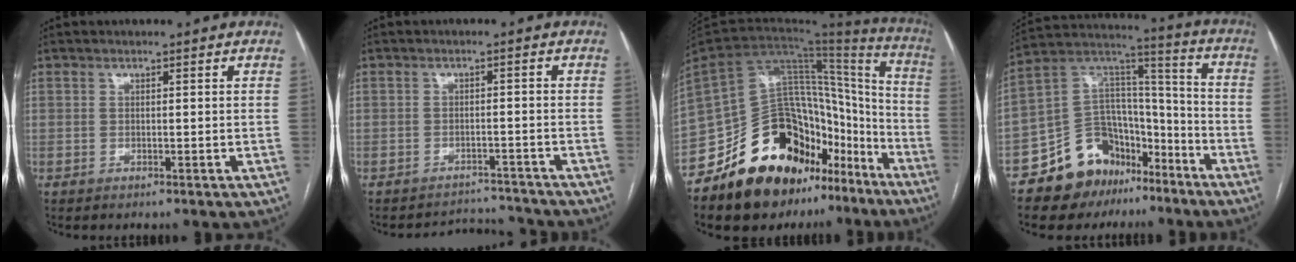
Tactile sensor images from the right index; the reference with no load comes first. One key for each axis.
{"total": 4.9, "fx": -4.7, "fy": 0.5, "fz": -1.6, "tx": 0.025, "ty": 0.018, "tz": -0.065}
{"total": 27.5, "fx": -18.2, "fy": 15.0, "fz": 14.2, "tx": -0.194, "ty": 0.057, "tz": -0.271}
{"total": 16.4, "fx": -11.0, "fy": 10.6, "fz": 5.9, "tx": -0.090, "ty": 0.087, "tz": -0.184}